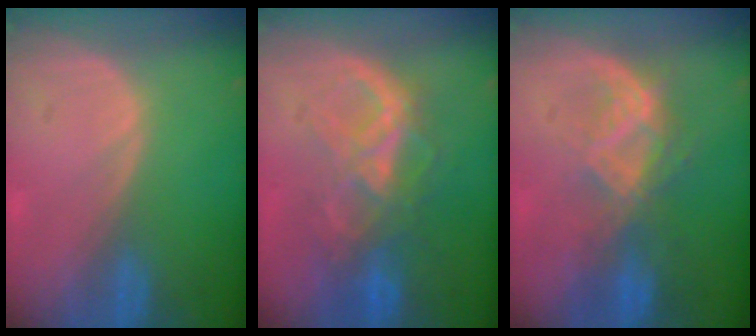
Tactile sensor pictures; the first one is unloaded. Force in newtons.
{"total": 7.7, "press": 7.4, "slide": 2.0}
{"total": 6.9, "press": 6.5, "slide": 2.2}